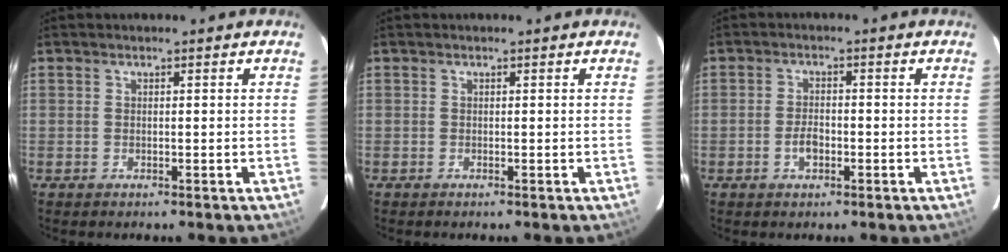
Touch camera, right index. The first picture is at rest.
{"total": 0.0}
{"total": 3.2, "force": [-1.3, 1.8, 2.3], "torque": [-0.045, 0.002, -0.021]}